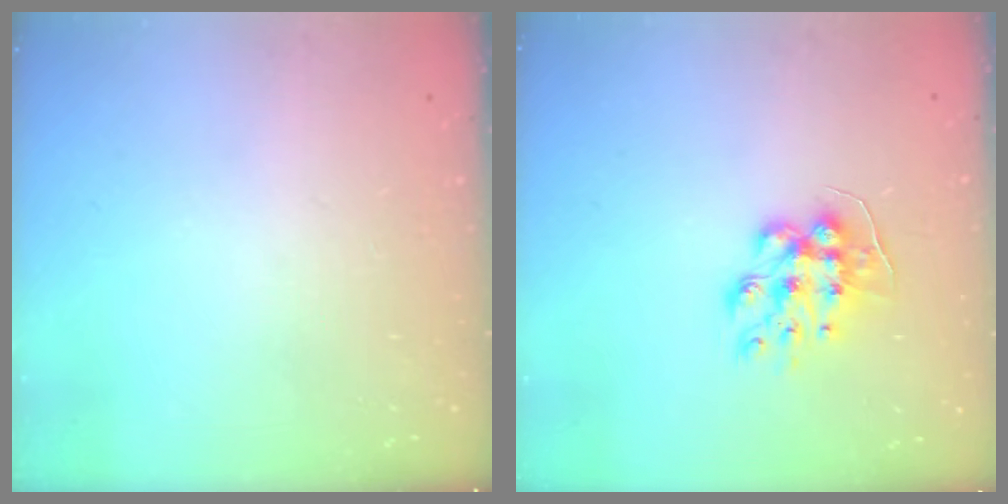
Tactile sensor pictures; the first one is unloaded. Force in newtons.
{"total": 10.0, "press": 10.0, "slide": 0.3}